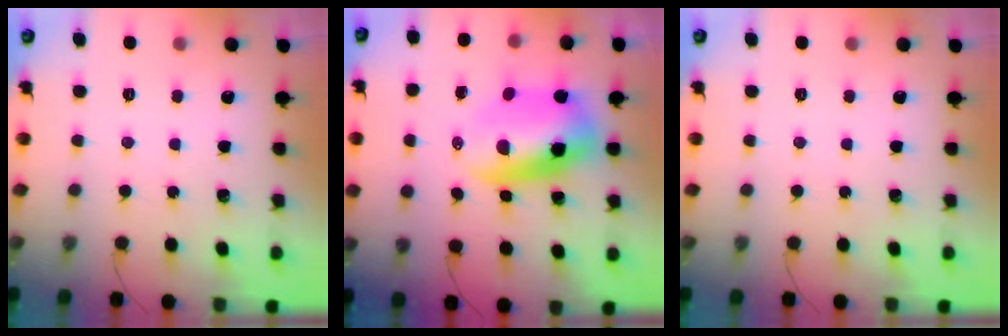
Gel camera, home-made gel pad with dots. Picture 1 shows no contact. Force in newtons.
{"total": 9.9, "press": 9.5, "slide": 2.7}
{"total": 0.0}